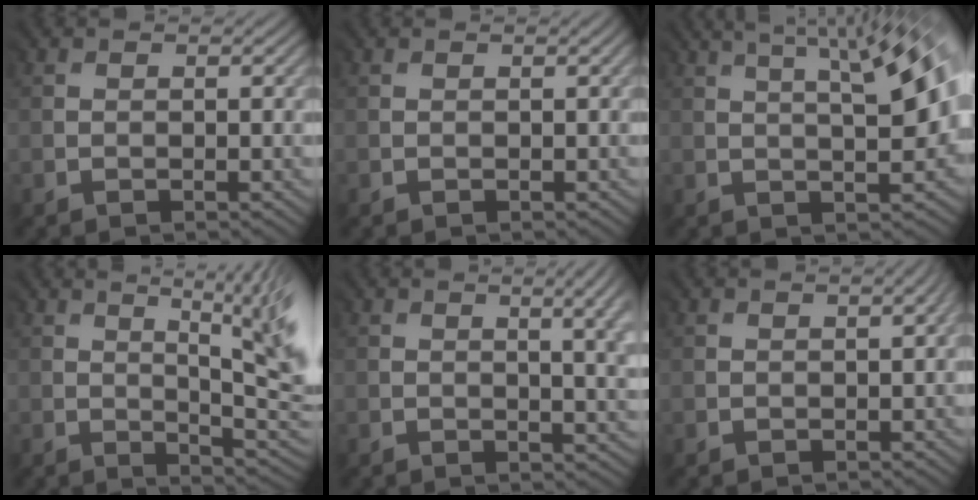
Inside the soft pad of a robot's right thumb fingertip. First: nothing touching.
{"total": 0.0}
{"total": 9.3, "force": [2.4, 1.7, 8.8], "torque": [-0.098, 0.044, 0.029]}
{"total": 10.2, "force": [2.5, 2.4, 9.6], "torque": [-0.120, 0.031, 0.041]}
{"total": 5.6, "force": [1.2, 1.9, 5.1], "torque": [-0.032, 0.015, 0.007]}
{"total": 0.8, "force": [-0.1, -0.7, -0.5], "torque": [0.009, 0.002, 0.001]}